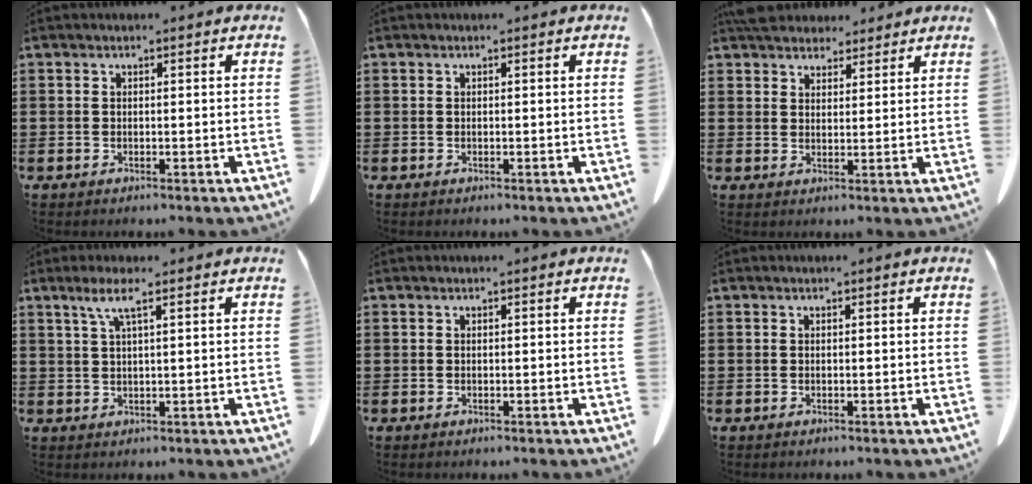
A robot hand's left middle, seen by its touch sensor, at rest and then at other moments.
{"total": 0.0}
{"total": 4.4, "force": [4.0, 1.6, 0.6], "torque": [-0.017, -0.004, 0.078]}
{"total": 3.6, "force": [2.0, 0.2, 3.0], "torque": [-0.064, 0.002, 0.034]}
{"total": 0.0}
{"total": 0.0}